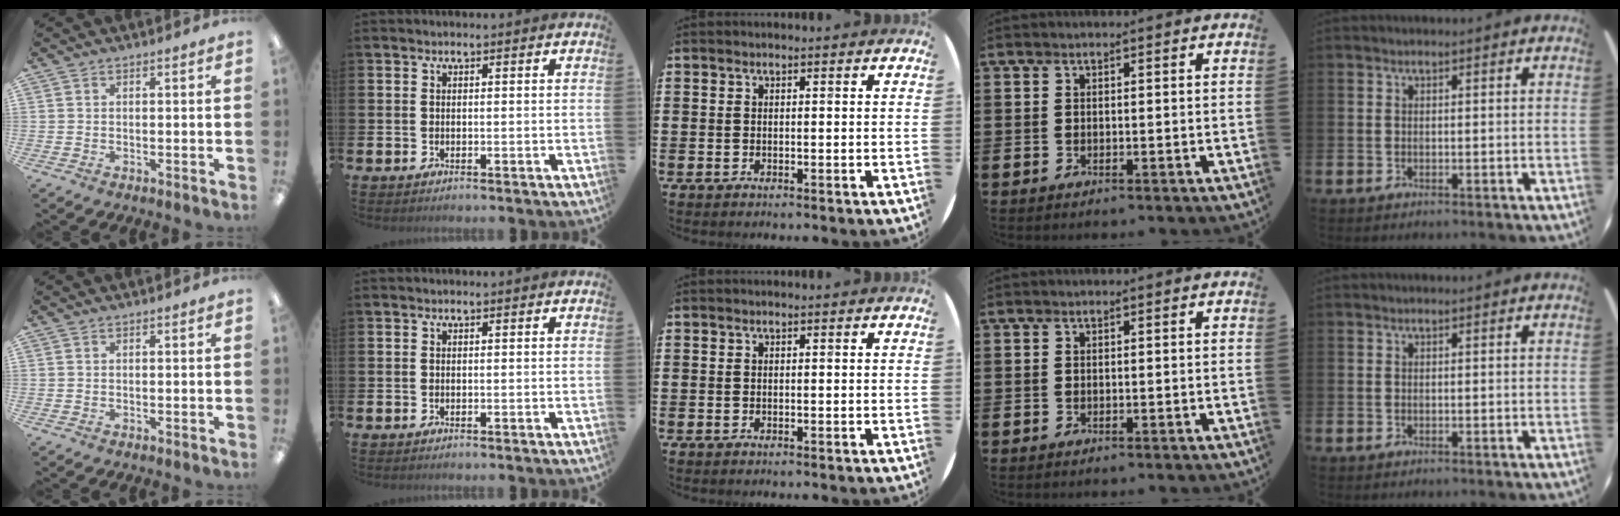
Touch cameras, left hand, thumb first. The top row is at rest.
{}